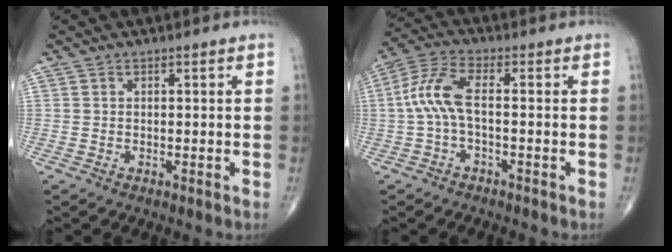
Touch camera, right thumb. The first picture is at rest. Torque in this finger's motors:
{"motor_torque": [0.03, 0.46, 0.66, -0.24, 0.09]}